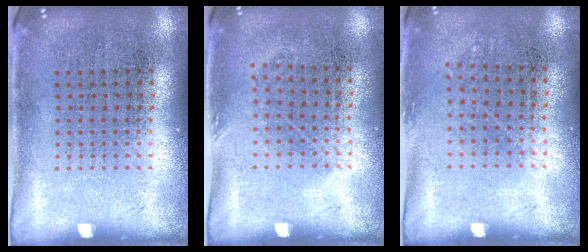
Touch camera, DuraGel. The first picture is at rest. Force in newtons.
{"total": 0.8, "press": 0.6, "slide": 0.5}
{"total": 0.8, "press": 0.6, "slide": 0.5}